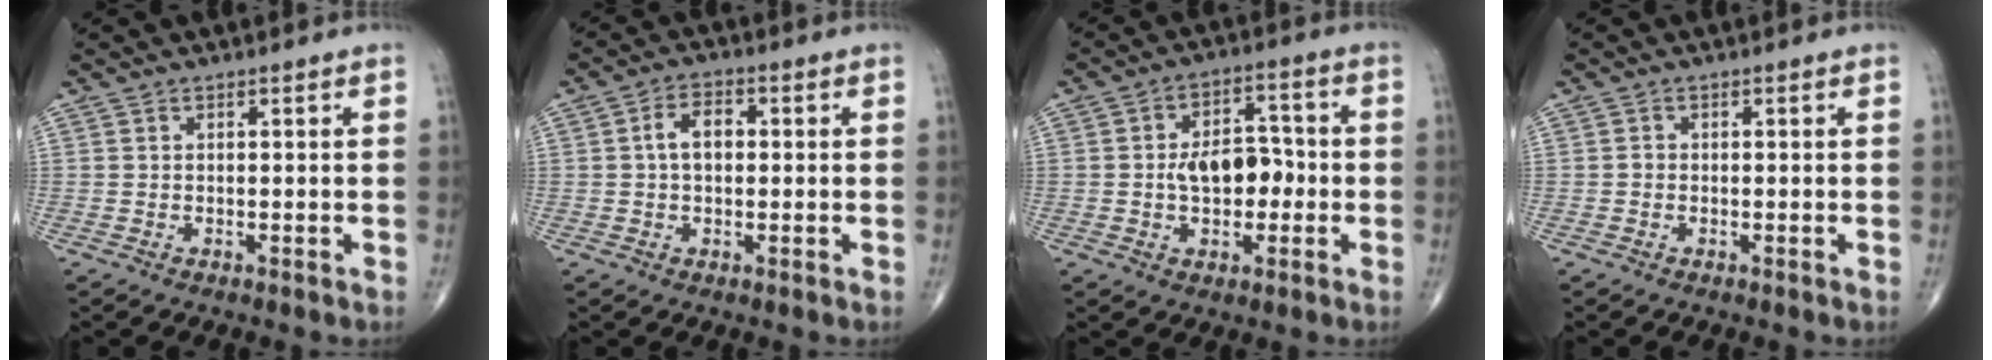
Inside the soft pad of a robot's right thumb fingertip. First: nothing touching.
{"total": 5.1, "force": [0.3, 3.3, 3.9], "torque": [-0.065, 0.017, 0.001]}
{"total": 10.1, "force": [-1.0, 6.3, 7.9], "torque": [-0.098, 0.027, -0.021]}
{"total": 0.7, "force": [-0.2, 0.6, 0.3], "torque": [-0.003, 0.002, -0.007]}